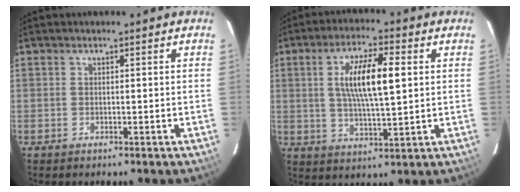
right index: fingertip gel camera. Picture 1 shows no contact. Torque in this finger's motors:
{"motor_torque": [1.03, 0.72, 0.37, 0.15]}